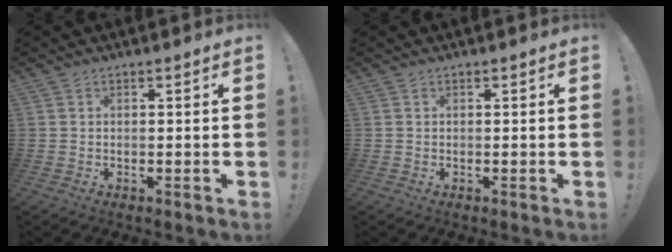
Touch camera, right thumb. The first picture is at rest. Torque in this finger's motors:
{"motor_torque": [-0.02, 0.01, -0.01, 0.01, 0.01]}